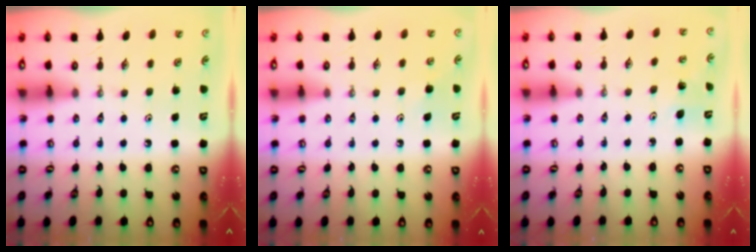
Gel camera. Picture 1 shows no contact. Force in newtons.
{"total": 5.6, "press": 5.5, "slide": 1.3}
{"total": 3.8, "press": 3.7, "slide": 0.9}